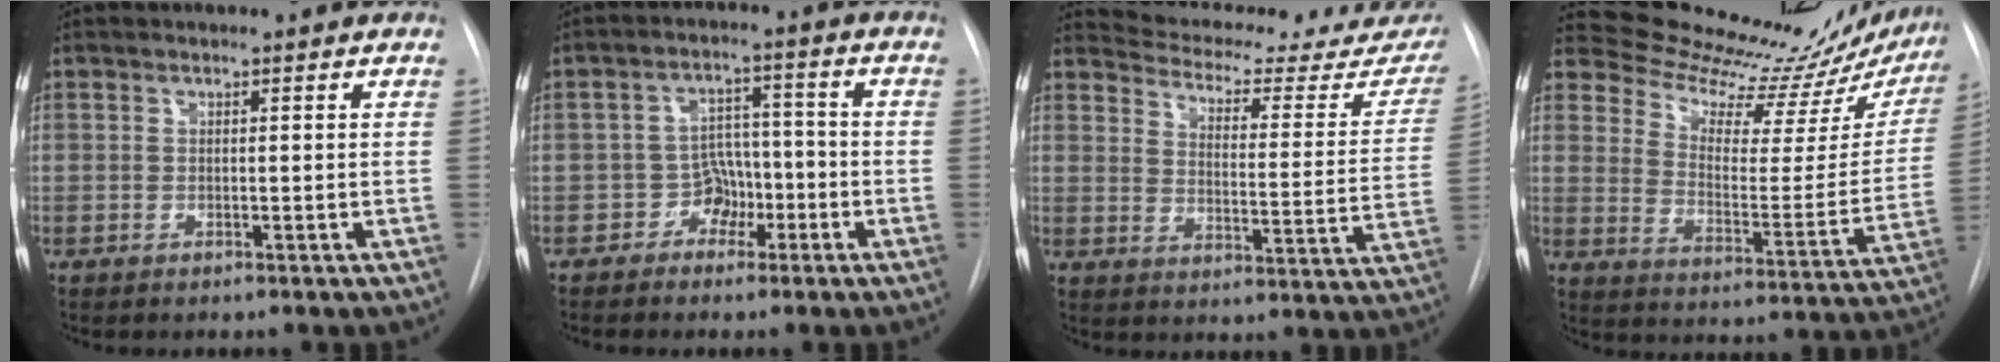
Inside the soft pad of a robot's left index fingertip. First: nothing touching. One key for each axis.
{"total": 5.0, "fx": -3.2, "fy": 3.6, "fz": 1.4, "tx": -0.011, "ty": 0.012, "tz": -0.051}
{"total": 21.7, "fx": 20.1, "fy": 5.1, "fz": 6.5, "tx": -0.083, "ty": -0.067, "tz": 0.236}
{"total": 21.8, "fx": 21.3, "fy": 3.1, "fz": 3.6, "tx": -0.054, "ty": -0.108, "tz": 0.275}